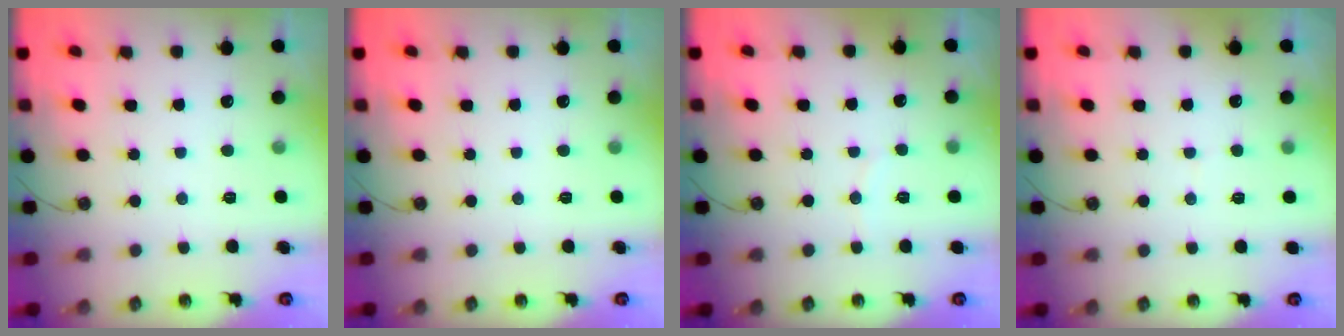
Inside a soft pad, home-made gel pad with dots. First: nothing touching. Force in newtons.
{"total": 0.0}
{"total": 3.4, "press": 3.3, "slide": 0.4}
{"total": 2.2, "press": 2.1, "slide": 0.8}